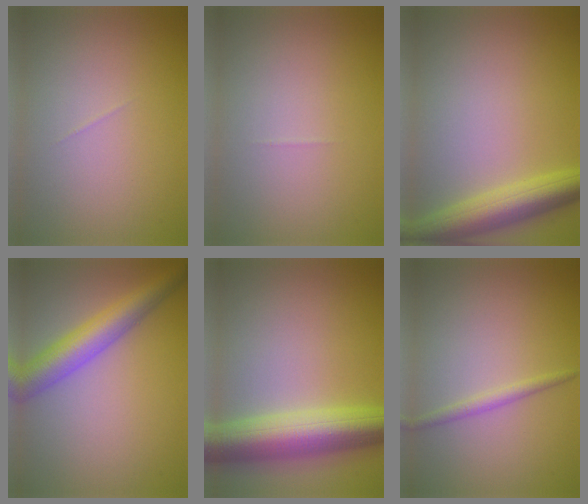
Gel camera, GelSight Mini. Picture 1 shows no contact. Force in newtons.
{"total": 0.0}
{"total": 5.5, "press": 5.5, "slide": 0.2}
{"total": 5.5, "press": 5.5, "slide": 0.2}
{"total": 8.4, "press": 8.4, "slide": 0.2}
{"total": 1.3, "press": 1.3, "slide": 0.1}